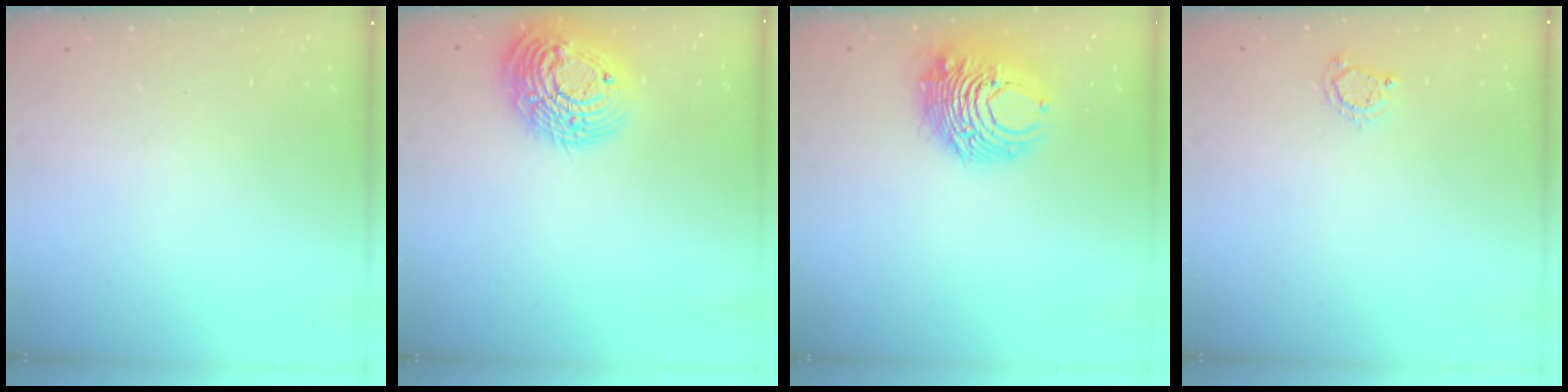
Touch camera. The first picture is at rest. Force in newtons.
{"total": 19.1, "press": 19.0, "slide": 1.5}
{"total": 11.6, "press": 11.5, "slide": 0.6}
{"total": 4.0, "press": 3.9, "slide": 0.5}